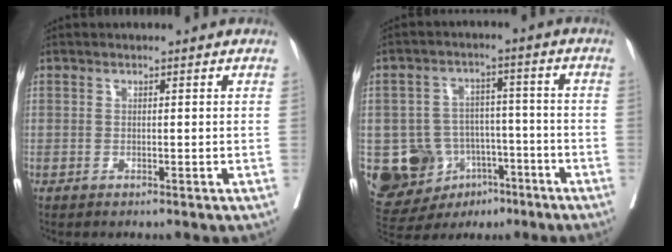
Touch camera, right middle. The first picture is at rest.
{"total": 12.4, "force": [-5.3, 9.9, 5.0], "torque": [-0.096, 0.027, -0.073]}